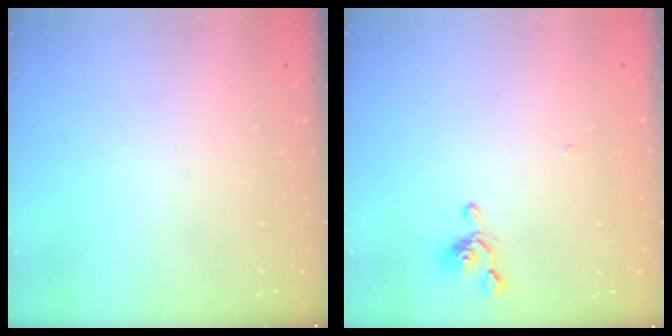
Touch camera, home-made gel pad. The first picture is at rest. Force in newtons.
{"total": 0.8, "press": 0.6, "slide": 0.5}